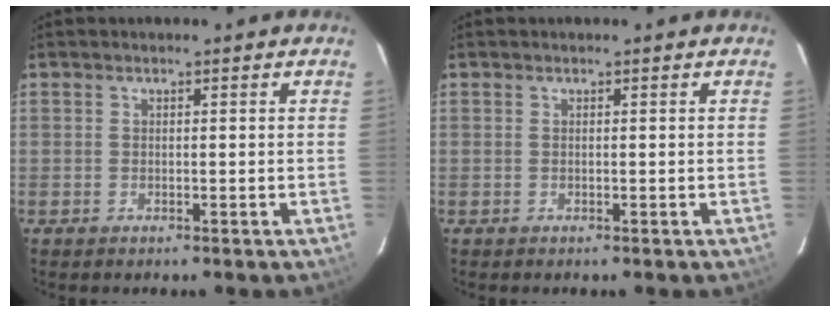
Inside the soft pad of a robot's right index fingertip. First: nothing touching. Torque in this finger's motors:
{"motor_torque": [0.00, 0.00, 0.00, 0.00]}